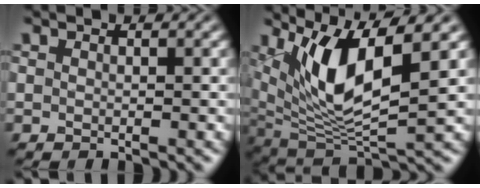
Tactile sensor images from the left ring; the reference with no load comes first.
{"total": 8.3, "force": [3.3, 2.7, 7.1], "torque": [-0.143, -0.015, 0.065]}